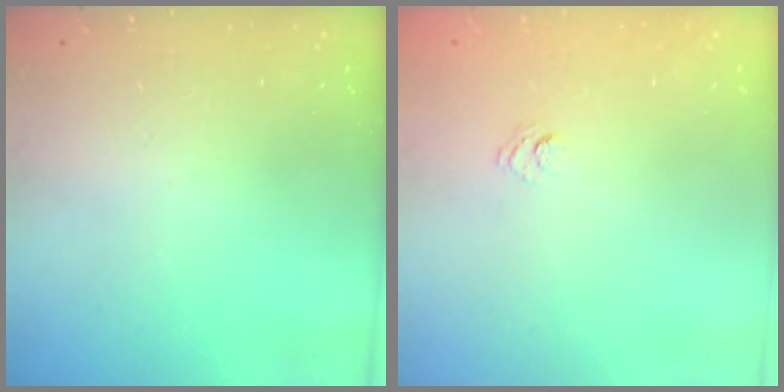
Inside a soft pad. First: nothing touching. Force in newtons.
{"total": 2.6, "press": 2.3, "slide": 1.1}